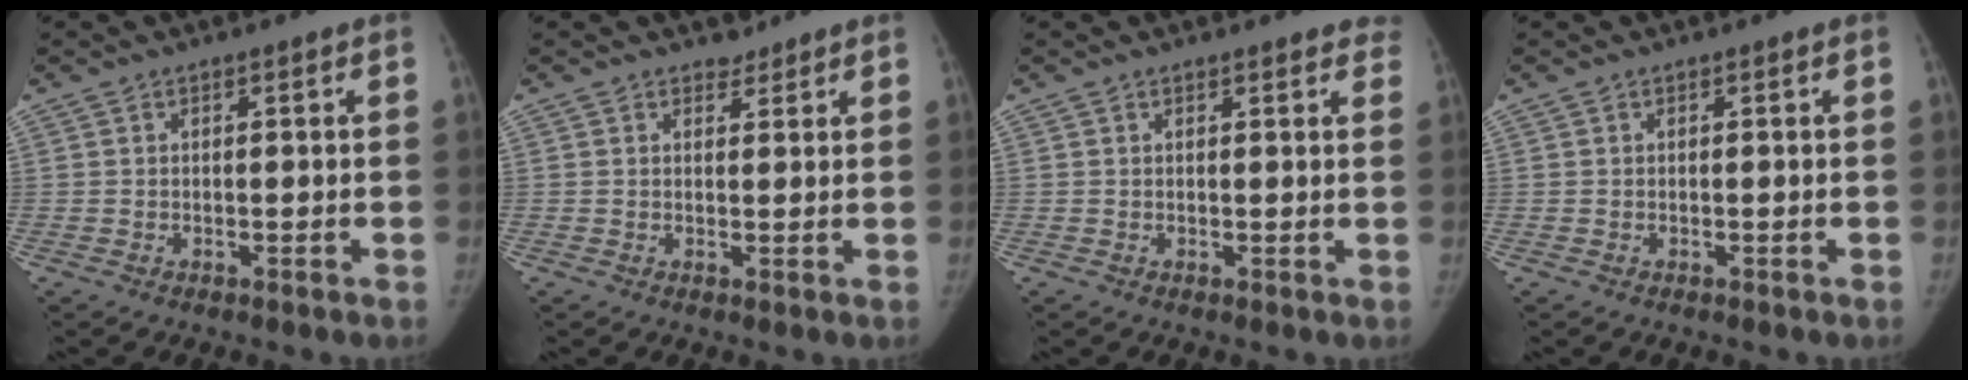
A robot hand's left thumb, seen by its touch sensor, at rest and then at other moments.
{"total": 1.9, "force": [1.6, 1.0, 0.1], "torque": [0.013, -0.011, 0.018]}
{"total": 4.8, "force": [4.3, 1.6, 1.4], "torque": [0.015, -0.009, 0.034]}
{"total": 0.0}